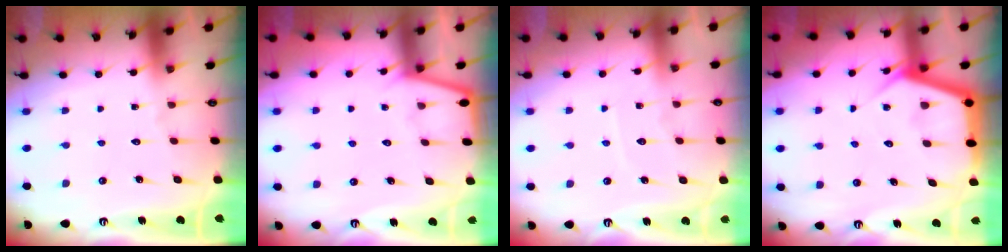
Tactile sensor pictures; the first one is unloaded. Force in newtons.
{"total": 3.8, "press": 3.8, "slide": 0.5}
{"total": 5.0, "press": 4.9, "slide": 0.6}
{"total": 6.2, "press": 6.2, "slide": 0.7}